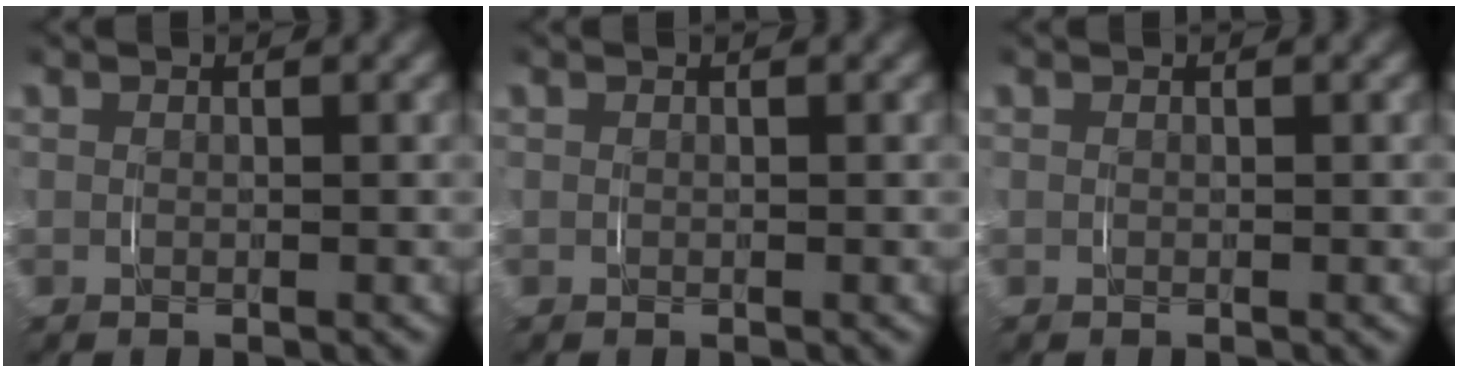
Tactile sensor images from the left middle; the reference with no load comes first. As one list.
[{"total": 0.0}, {"total": 0.0}]